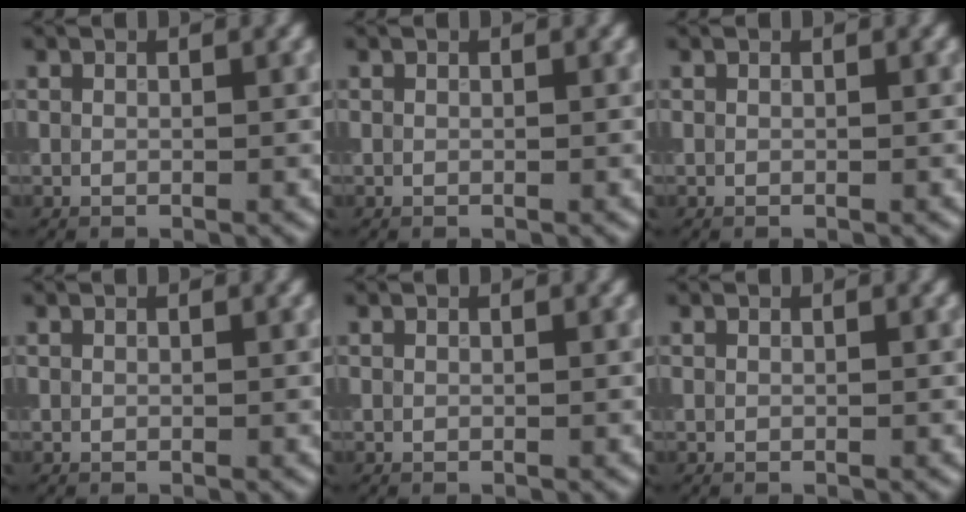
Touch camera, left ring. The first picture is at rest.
{"total": 0.0}
{"total": 0.0}
{"total": 0.0}
{"total": 0.0}
{"total": 0.0}